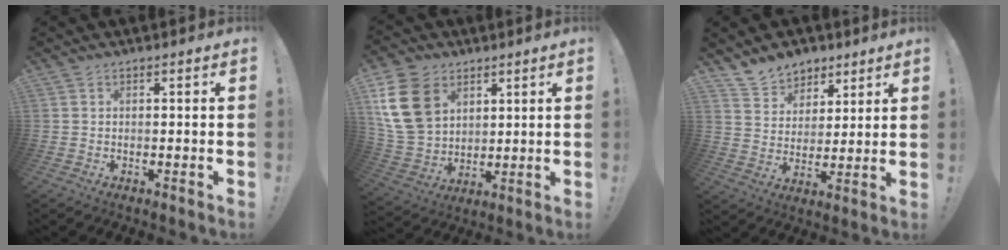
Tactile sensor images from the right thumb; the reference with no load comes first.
{"total": 16.6, "force": [6.7, 12.2, 9.0], "torque": [-0.173, -0.032, 0.130]}
{"total": 9.6, "force": [7.3, 6.1, 1.0], "torque": [-0.027, -0.057, 0.147]}